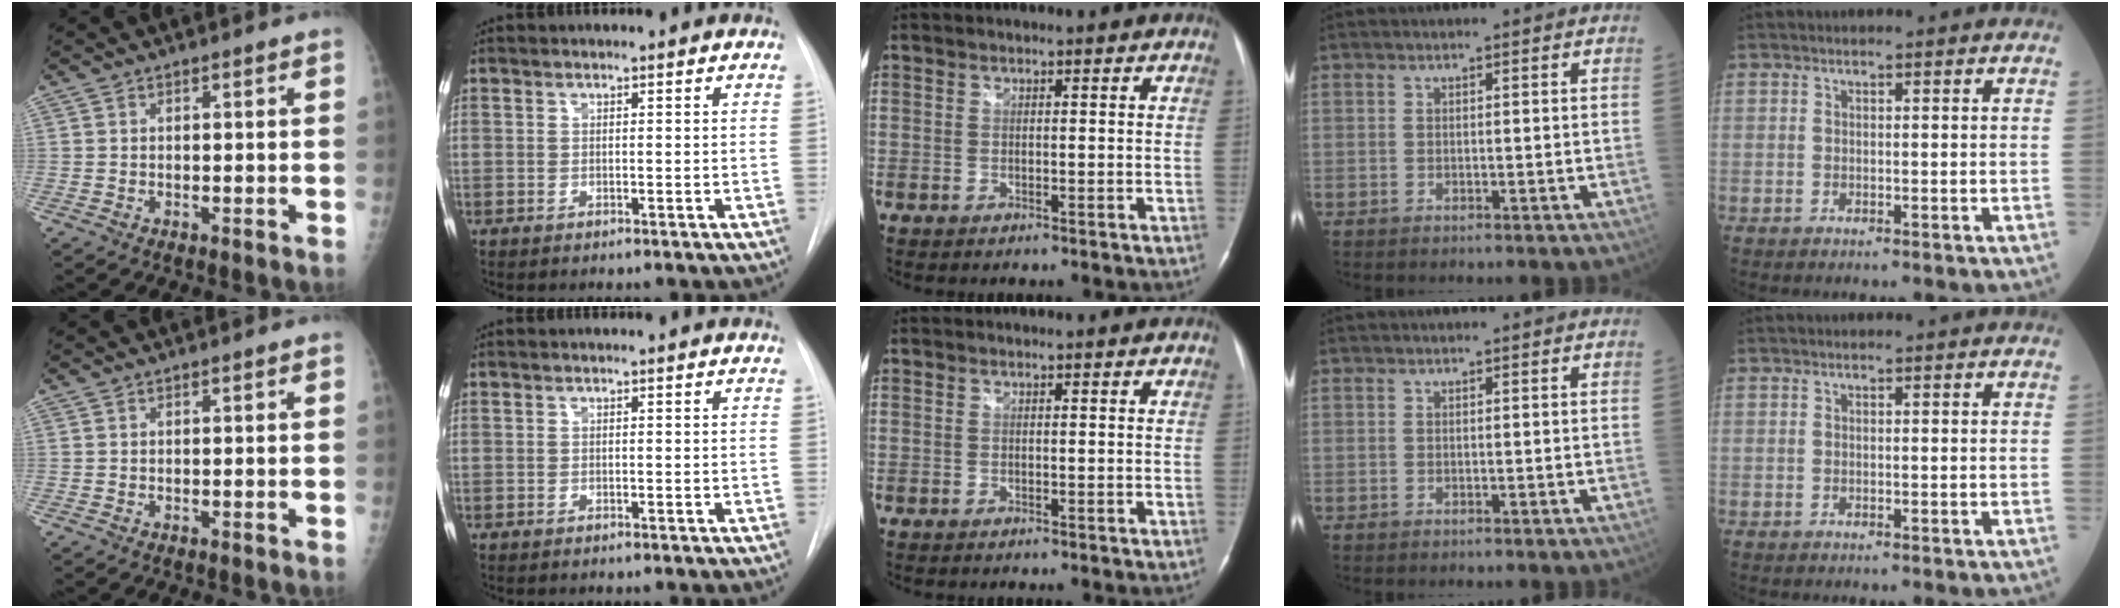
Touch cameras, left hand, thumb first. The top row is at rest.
{}